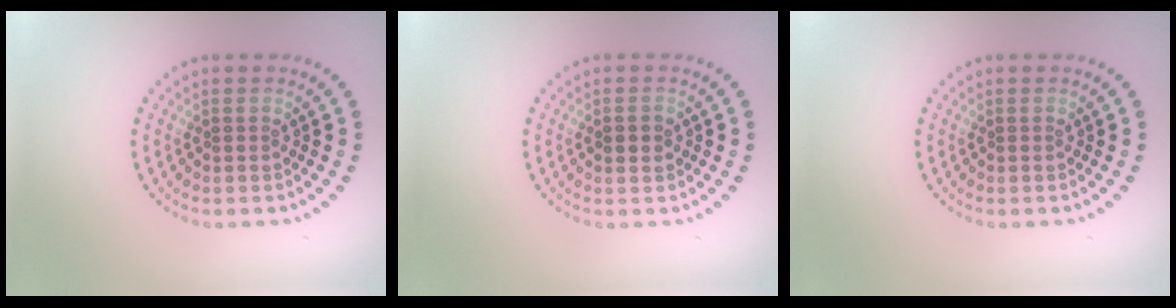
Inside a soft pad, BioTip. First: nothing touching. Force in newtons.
{"total": 1.1, "press": 1.1, "slide": 0.2}
{"total": 0.0}